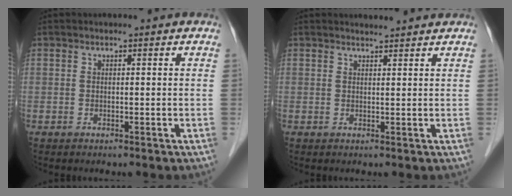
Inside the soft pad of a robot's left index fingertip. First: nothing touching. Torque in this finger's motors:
{"motor_torque": [0.31, -0.16, 0.03, -0.01]}